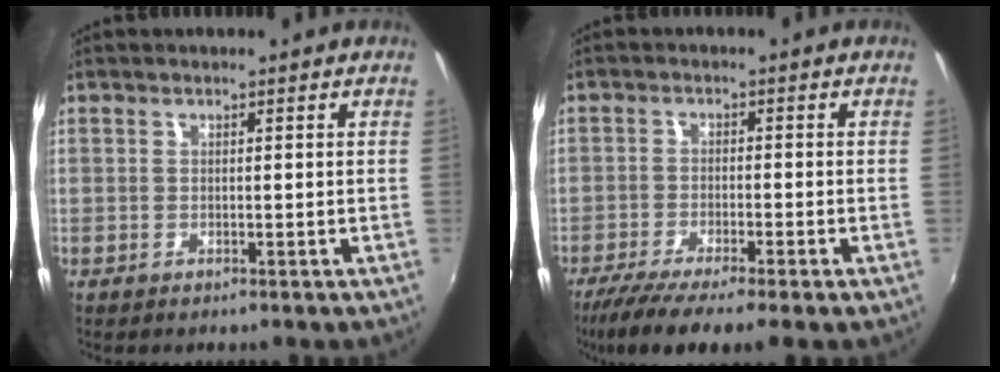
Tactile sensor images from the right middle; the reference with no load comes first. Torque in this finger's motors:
{"motor_torque": [1.09, -1.05, 0.17, 0.13]}